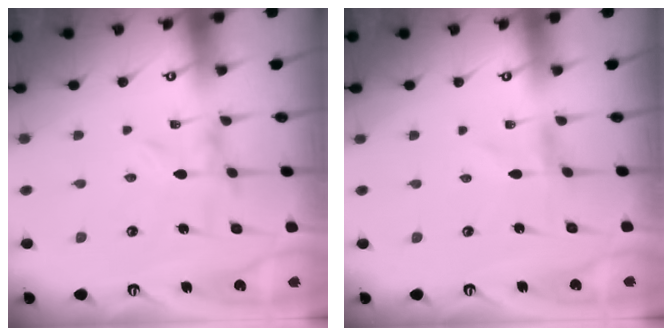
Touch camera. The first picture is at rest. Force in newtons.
{"total": 1.2, "press": 1.2, "slide": 0.1}